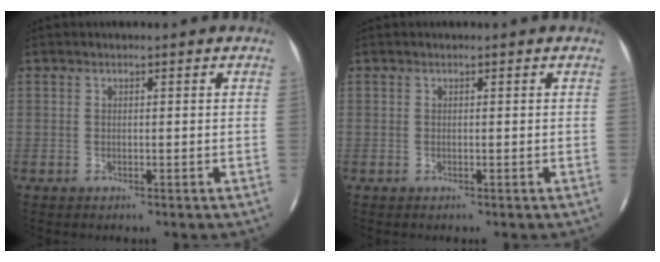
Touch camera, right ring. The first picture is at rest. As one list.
[{"total": 0.0}]